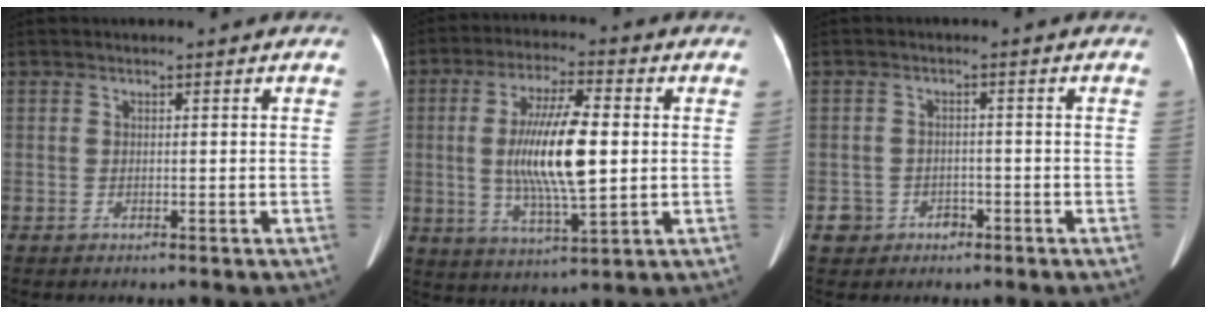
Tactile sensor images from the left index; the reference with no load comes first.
{"total": 13.0, "force": [0.2, 2.7, 12.7], "torque": [-0.241, -0.007, 0.005]}
{"total": 3.2, "force": [-1.8, 2.6, 0.2], "torque": [0.004, 0.004, -0.024]}